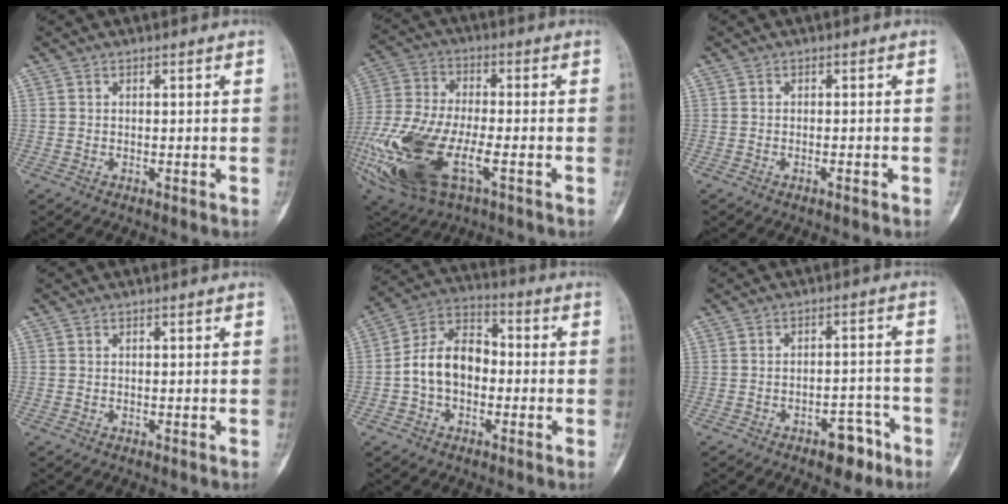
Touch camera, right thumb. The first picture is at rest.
{"total": 24.4, "force": [-8.4, 11.4, 19.9], "torque": [-0.488, -0.020, -0.148]}
{"total": 1.0, "force": [-0.6, 0.1, 0.8], "torque": [-0.020, 0.005, -0.008]}
{"total": 0.0}
{"total": 11.2, "force": [-1.4, 7.8, 7.9], "torque": [-0.128, 0.039, -0.040]}
{"total": 6.3, "force": [-4.0, 3.1, 3.7], "torque": [-0.036, 0.035, -0.051]}